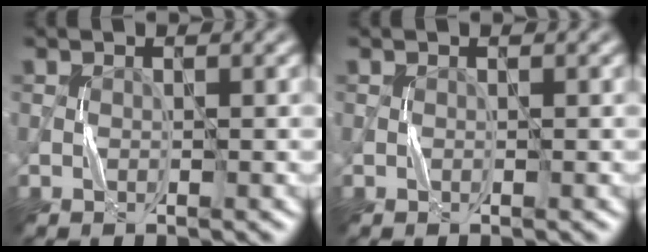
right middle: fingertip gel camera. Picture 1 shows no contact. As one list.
[{"total": 0.0}]